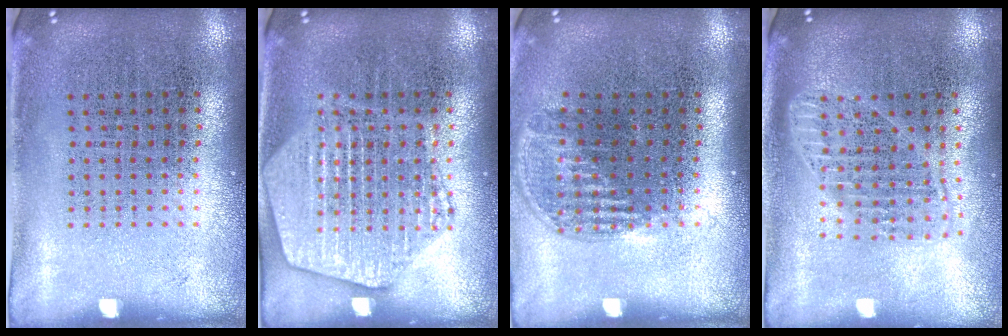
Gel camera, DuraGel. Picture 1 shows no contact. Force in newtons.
{"total": 3.1, "press": 3.1, "slide": 0.3}
{"total": 1.0, "press": 0.8, "slide": 0.6}
{"total": 1.8, "press": 1.5, "slide": 0.9}